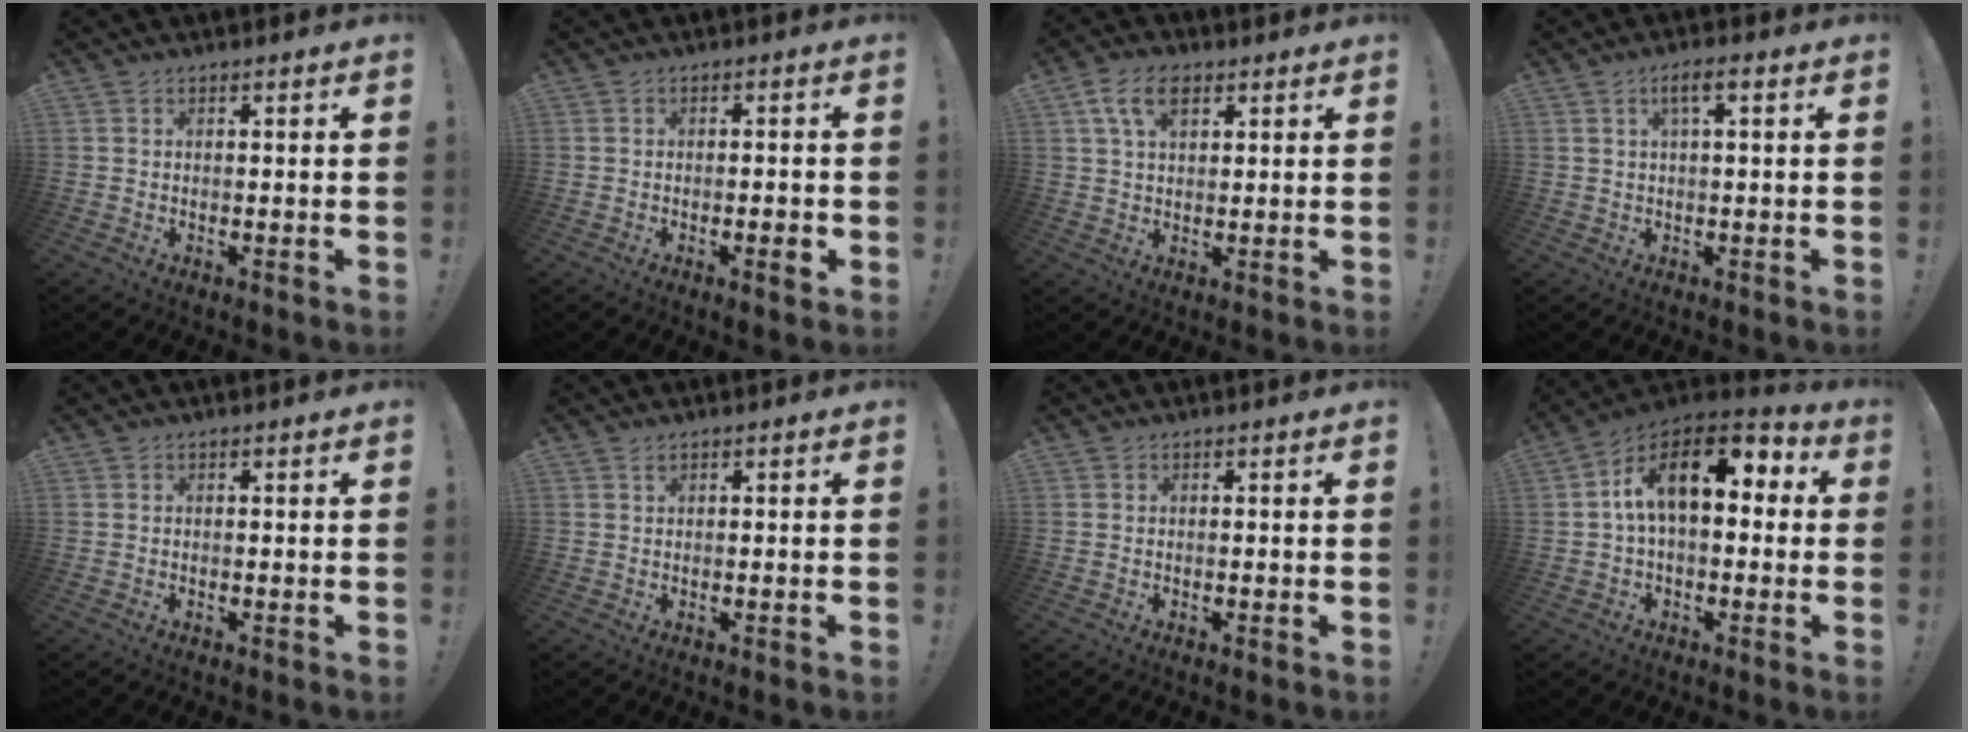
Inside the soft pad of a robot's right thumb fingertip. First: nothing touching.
{"total": 2.7, "force": [-0.8, 0.6, 2.4], "torque": [-0.027, 0.001, -0.014]}
{"total": 8.4, "force": [3.7, 5.1, 5.5], "torque": [-0.091, 0.003, 0.070]}
{"total": 4.0, "force": [1.1, 0.8, 3.7], "torque": [-0.068, 0.004, 0.016]}
{"total": 0.0}
{"total": 0.6, "force": [0.5, 0.1, 0.4], "torque": [0.000, -0.001, 0.007]}
{"total": 0.0}
{"total": 15.3, "force": [3.8, 8.0, 12.5], "torque": [-0.203, 0.002, 0.062]}